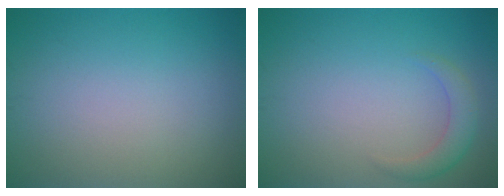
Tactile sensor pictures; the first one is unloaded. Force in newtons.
{"total": 2.1, "press": 2.1, "slide": 0.2}